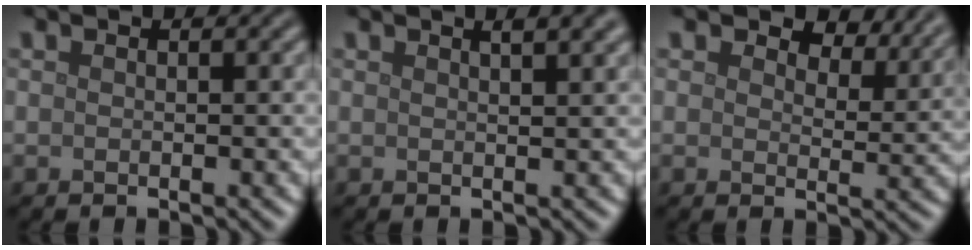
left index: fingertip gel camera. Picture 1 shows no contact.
{"total": 3.5, "force": [2.1, 1.4, 2.5], "torque": [-0.003, 0.016, 0.003]}
{"total": 5.8, "force": [4.2, 2.8, 2.9], "torque": [-0.044, -0.001, 0.049]}